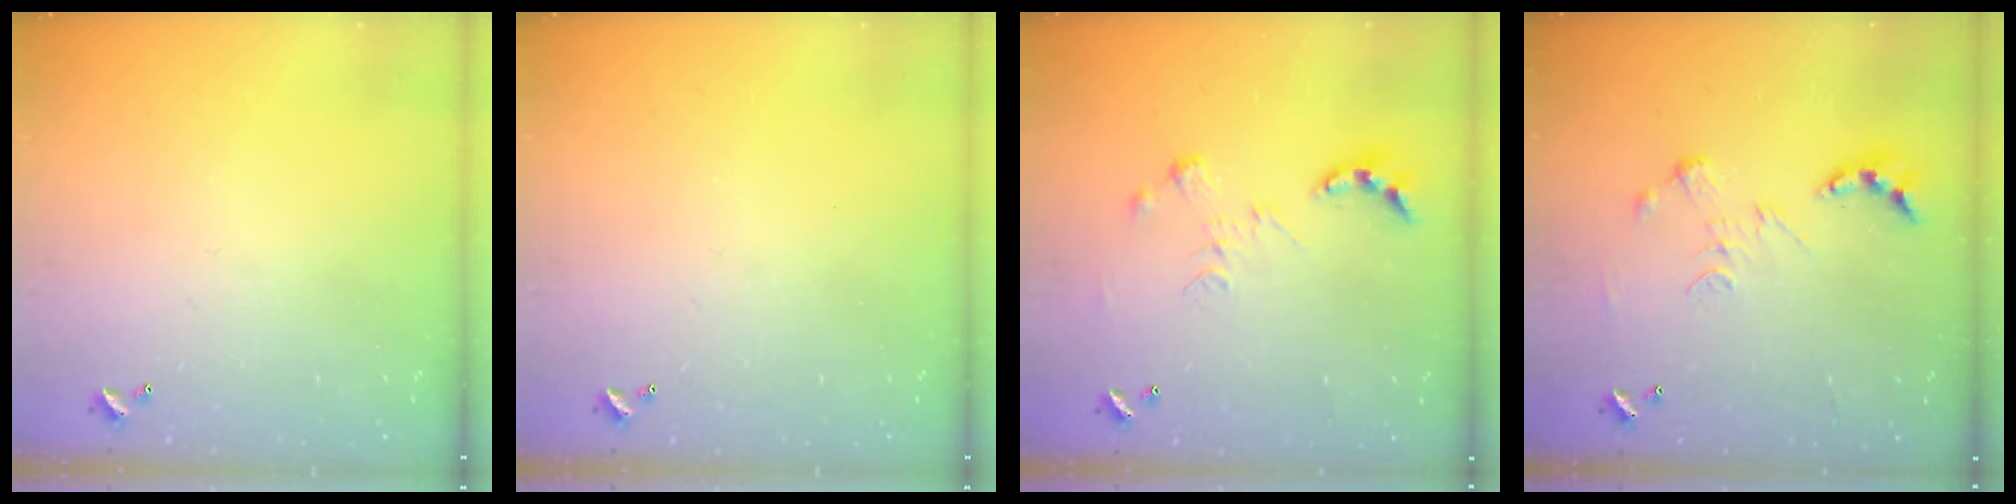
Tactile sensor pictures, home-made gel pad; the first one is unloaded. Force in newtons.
{"total": 0.0}
{"total": 0.0}
{"total": 0.0}